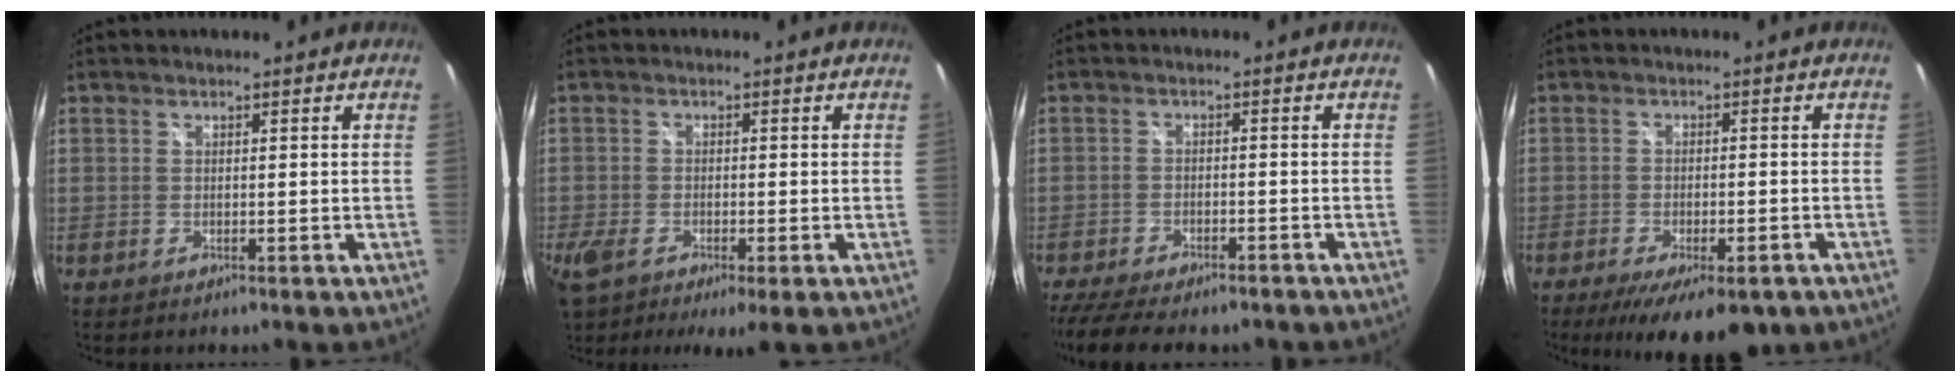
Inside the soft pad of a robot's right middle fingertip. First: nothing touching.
{"total": 7.2, "force": [-3.9, 2.7, 5.5], "torque": [-0.131, -0.027, -0.070]}
{"total": 13.8, "force": [-11.2, 4.1, 6.9], "torque": [-0.153, -0.035, -0.171]}
{"total": 12.9, "force": [-8.7, 4.5, 8.4], "torque": [-0.158, -0.032, -0.126]}